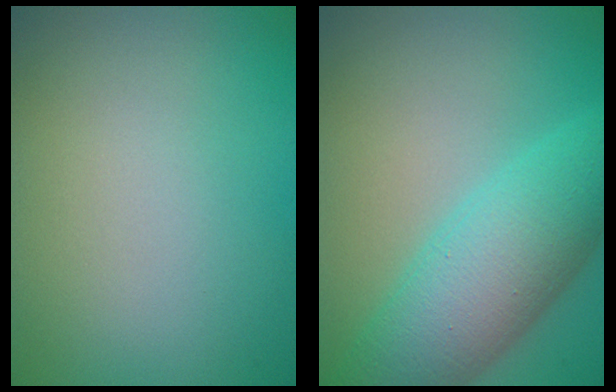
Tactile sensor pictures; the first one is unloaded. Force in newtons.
{"total": 8.3, "press": 8.3, "slide": 0.4}